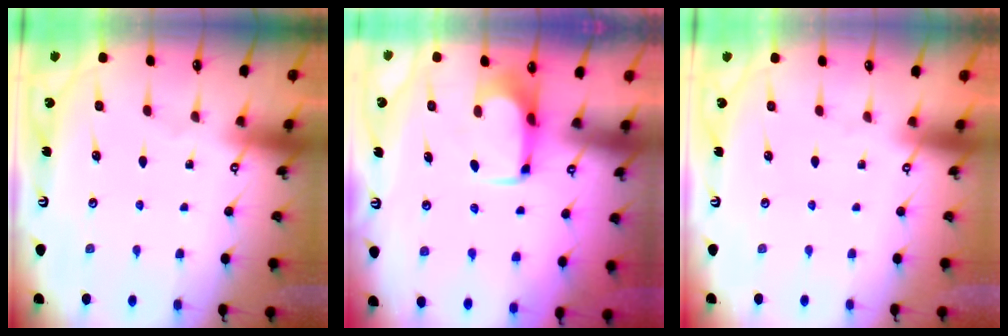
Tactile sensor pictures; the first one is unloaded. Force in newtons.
{"total": 2.2, "press": 2.1, "slide": 0.4}
{"total": 1.6, "press": 1.4, "slide": 0.7}